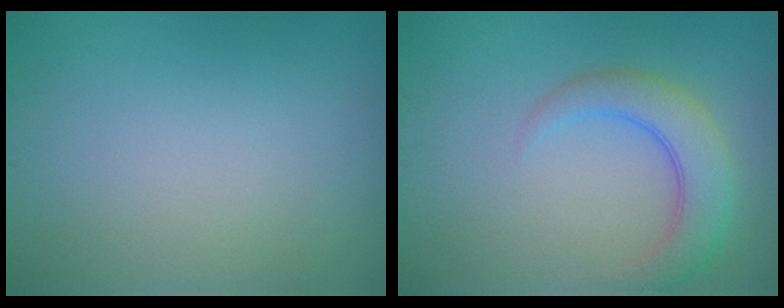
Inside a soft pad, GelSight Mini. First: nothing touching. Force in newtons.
{"total": 4.1, "press": 4.1, "slide": 0.3}